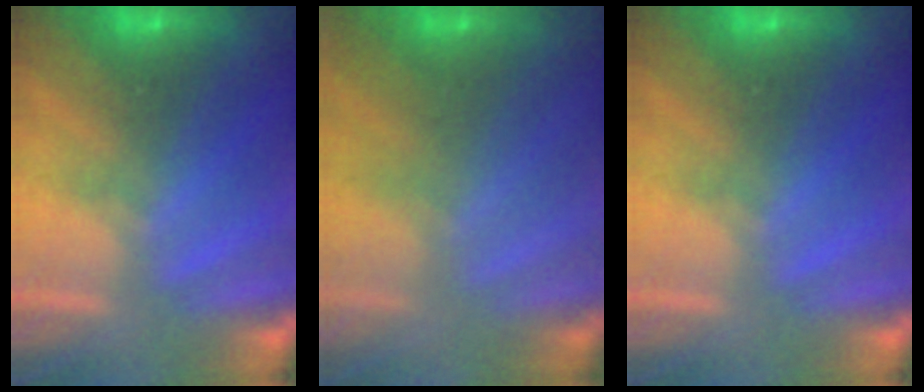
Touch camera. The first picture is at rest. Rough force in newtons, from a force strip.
{"total": 1.2}
{"total": 0.0}